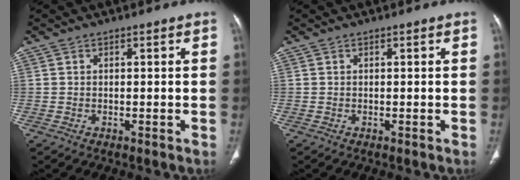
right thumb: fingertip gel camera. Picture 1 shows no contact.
{"total": 0.0}